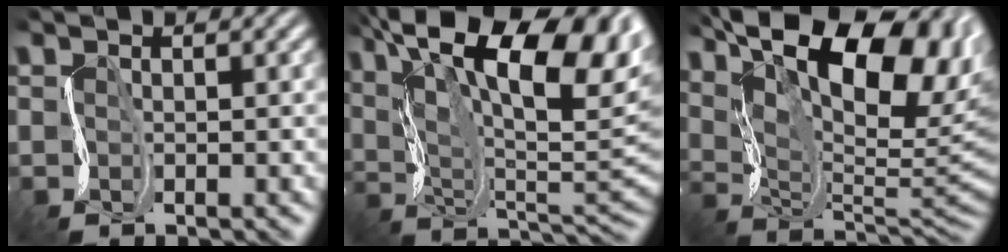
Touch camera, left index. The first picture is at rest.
{"total": 17.4, "force": [7.9, 6.6, 14.1], "torque": [-0.219, 0.042, 0.121]}
{"total": 18.1, "force": [9.1, 7.8, 13.6], "torque": [-0.209, 0.046, 0.141]}